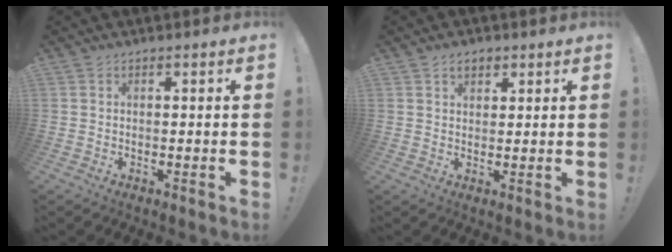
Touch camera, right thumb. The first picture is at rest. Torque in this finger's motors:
{"motor_torque": [-0.24, 0.23, -0.13, 0.12, 0.00]}